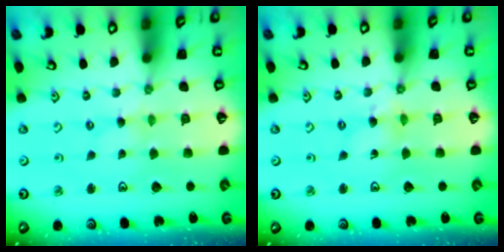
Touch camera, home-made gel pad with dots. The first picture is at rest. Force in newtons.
{"total": 1.4, "press": 1.4, "slide": 0.1}